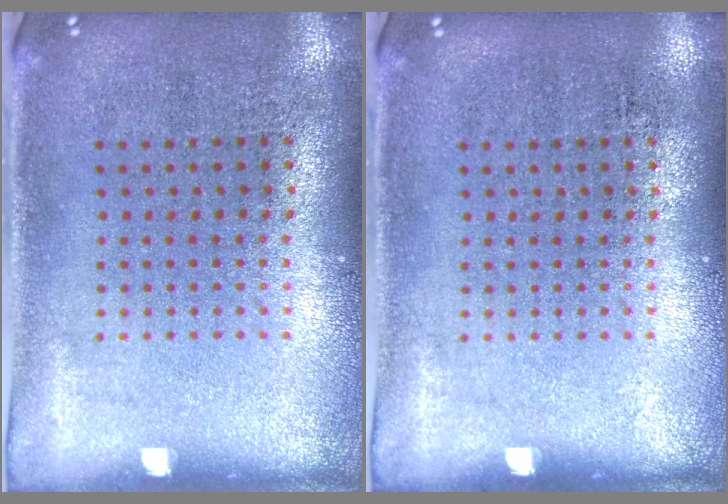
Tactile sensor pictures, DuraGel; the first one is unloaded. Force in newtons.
{"total": 0.0}